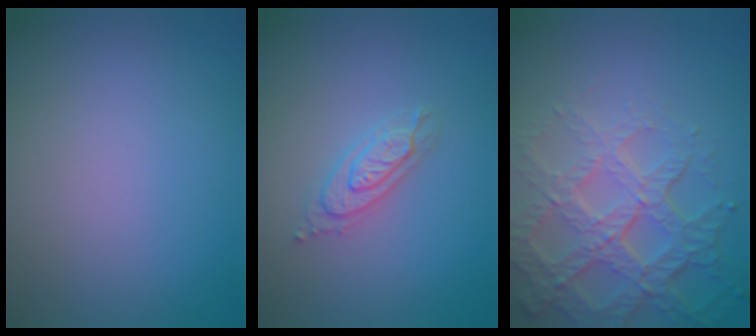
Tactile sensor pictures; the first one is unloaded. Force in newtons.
{"total": 2.6, "press": 2.6, "slide": 0.5}
{"total": 7.3, "press": 5.3, "slide": 5.1}